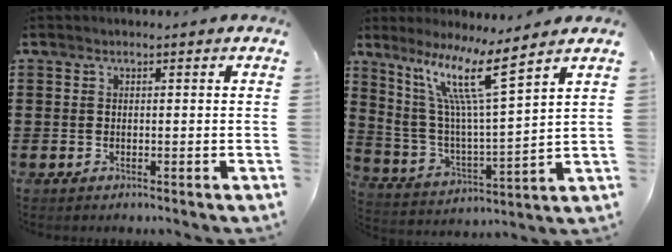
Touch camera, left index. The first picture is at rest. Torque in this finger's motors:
{"motor_torque": [0.66, 0.66, 0.82, 0.21]}